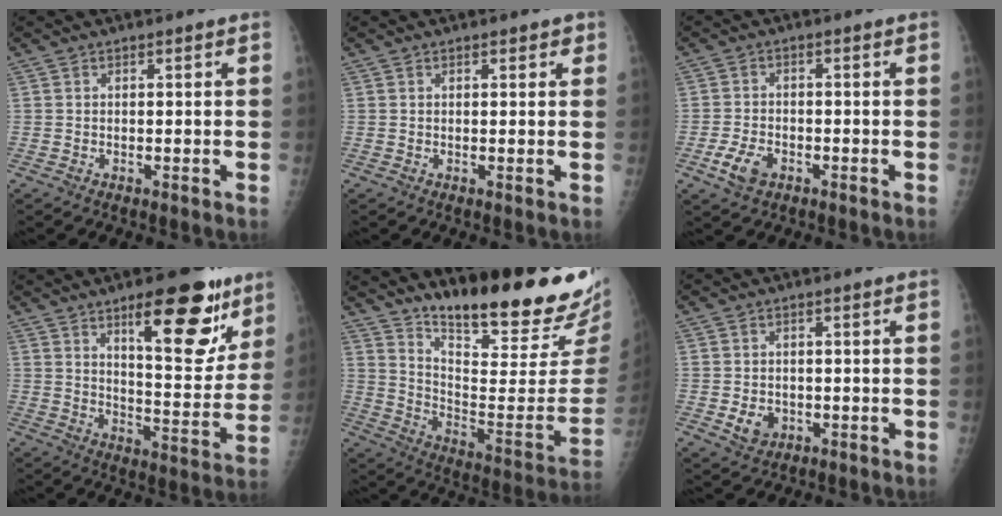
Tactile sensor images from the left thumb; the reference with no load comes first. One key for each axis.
{"total": 1.8, "fx": 1.0, "fy": 0.9, "fz": 1.3, "tx": -0.008, "ty": -0.002, "tz": 0.010}
{"total": 5.1, "fx": -2.5, "fy": 3.2, "fz": 3.1, "tx": -0.061, "ty": 0.010, "tz": -0.044}
{"total": 18.7, "fx": 10.7, "fy": 6.5, "fz": 13.9, "tx": -0.144, "ty": -0.061, "tz": 0.157}
{"total": 24.8, "fx": 20.0, "fy": 3.8, "fz": 14.2, "tx": -0.190, "ty": -0.145, "tz": 0.298}
{"total": 3.9, "fx": -0.9, "fy": 3.1, "fz": 2.0, "tx": -0.022, "ty": 0.002, "tz": -0.007}